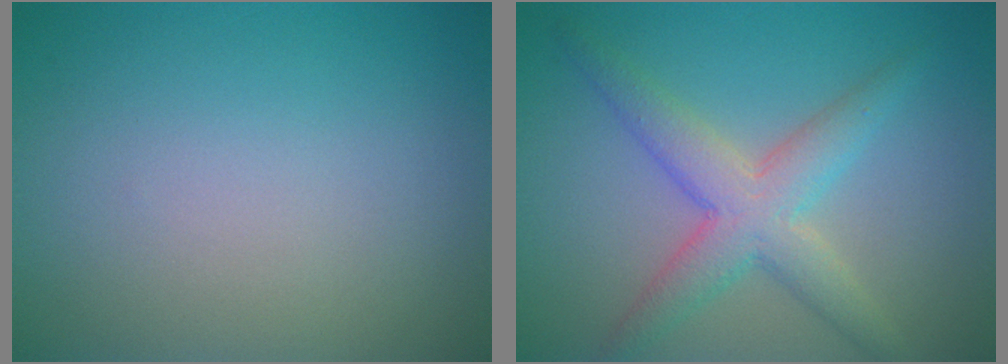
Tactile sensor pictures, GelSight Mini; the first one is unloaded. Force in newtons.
{"total": 4.7, "press": 4.7, "slide": 0.1}